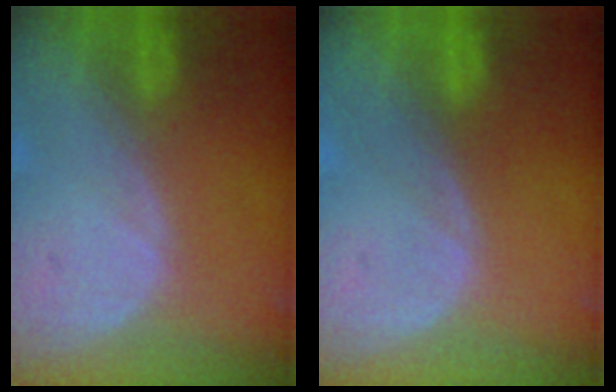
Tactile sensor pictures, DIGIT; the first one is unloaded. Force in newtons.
{"total": 0.0}